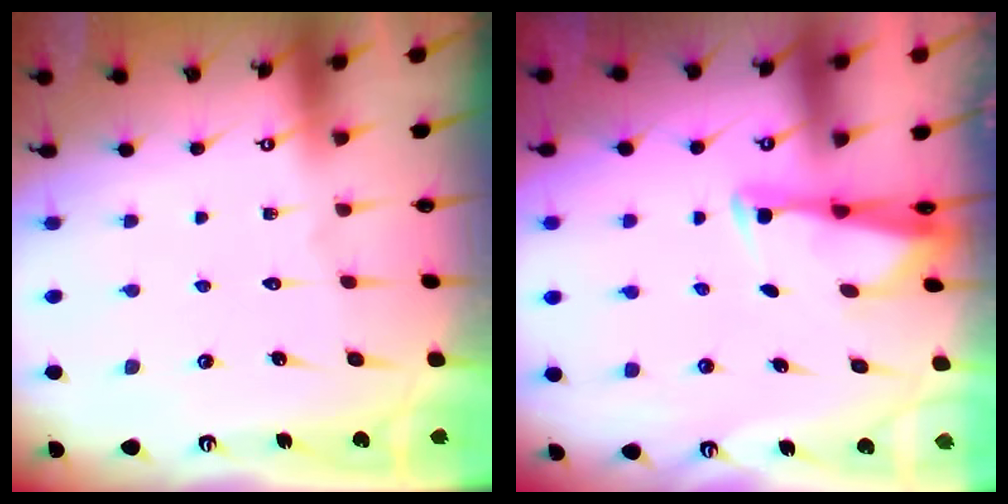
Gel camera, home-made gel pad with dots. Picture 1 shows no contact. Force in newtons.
{"total": 2.8, "press": 2.8, "slide": 0.6}